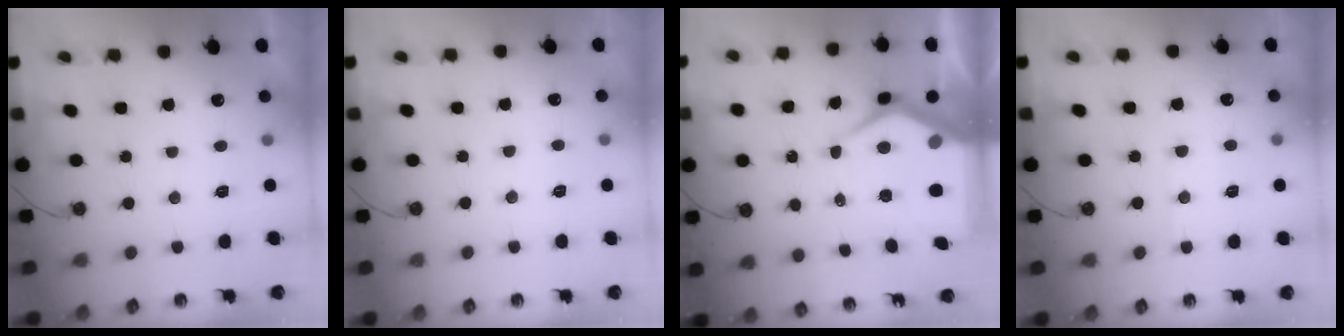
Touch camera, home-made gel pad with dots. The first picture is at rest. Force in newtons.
{"total": 4.0, "press": 3.9, "slide": 0.6}
{"total": 15.8, "press": 15.7, "slide": 1.7}
{"total": 3.9, "press": 3.9, "slide": 0.6}